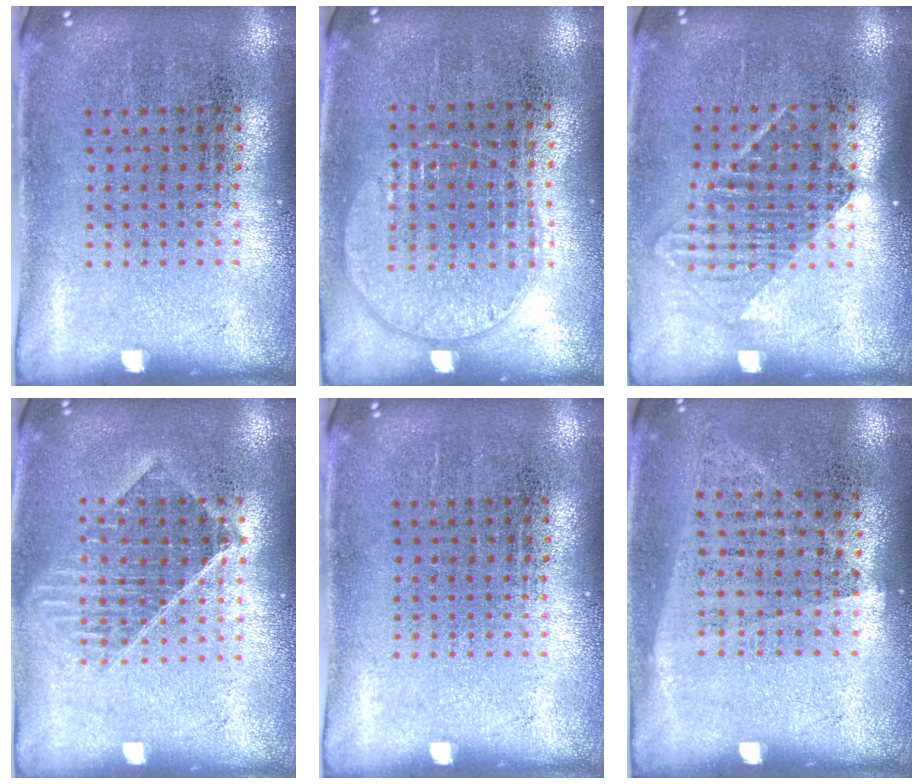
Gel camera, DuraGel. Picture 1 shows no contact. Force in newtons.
{"total": 1.0, "press": 0.9, "slide": 0.4}
{"total": 1.3, "press": 1.0, "slide": 0.8}
{"total": 1.4, "press": 1.3, "slide": 0.6}
{"total": 0.0}
{"total": 1.0, "press": 0.9, "slide": 0.5}